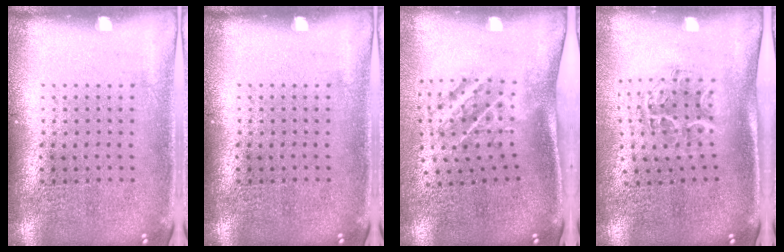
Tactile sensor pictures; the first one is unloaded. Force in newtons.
{"total": 0.0}
{"total": 2.0, "press": 1.2, "slide": 1.6}
{"total": 1.1, "press": 1.1, "slide": 0.2}